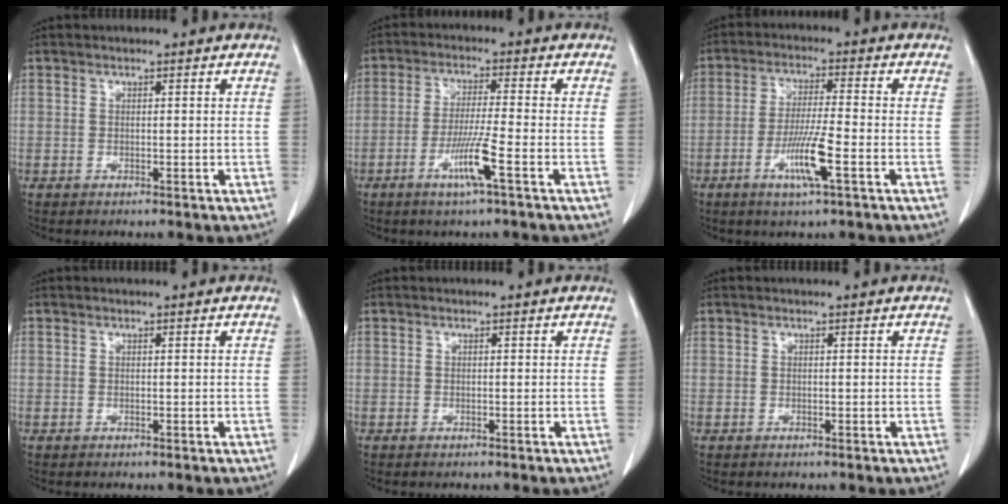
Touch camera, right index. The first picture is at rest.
{"total": 6.7, "force": [-3.0, -0.7, 6.0], "torque": [-0.115, -0.013, -0.060]}
{"total": 7.7, "force": [-3.1, 0.0, 7.0], "torque": [-0.135, -0.012, -0.059]}
{"total": 0.0}
{"total": 0.0}
{"total": 0.0}